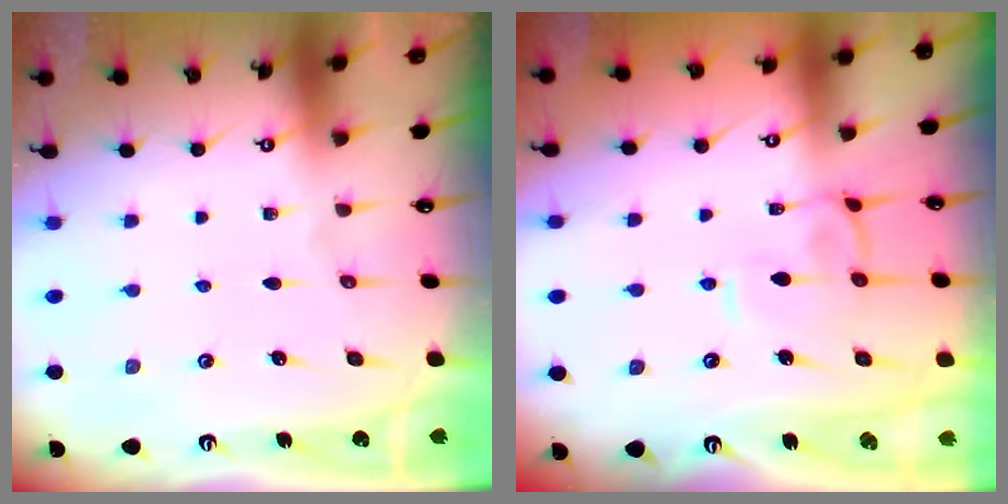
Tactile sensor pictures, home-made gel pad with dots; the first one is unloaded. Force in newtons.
{"total": 1.5, "press": 1.4, "slide": 0.5}